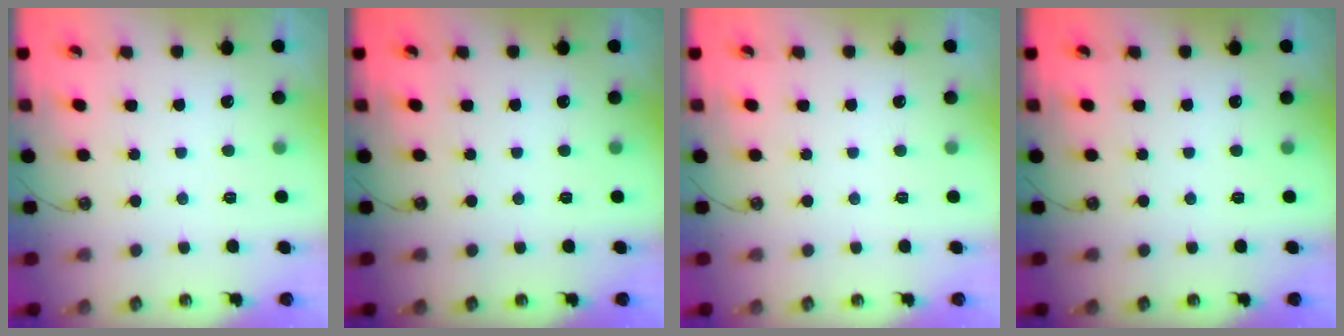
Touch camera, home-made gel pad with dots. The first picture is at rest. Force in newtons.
{"total": 0.0}
{"total": 0.0}
{"total": 0.0}